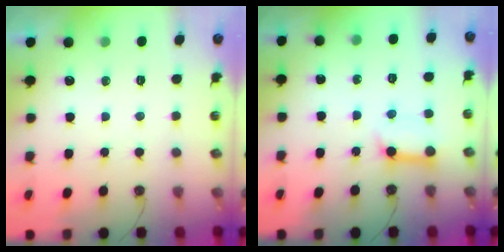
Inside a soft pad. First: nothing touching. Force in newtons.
{"total": 9.6, "press": 9.5, "slide": 1.1}